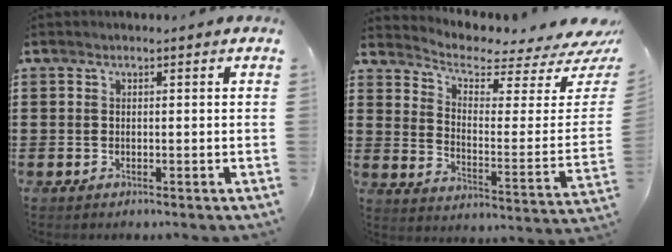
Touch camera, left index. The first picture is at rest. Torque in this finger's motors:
{"motor_torque": [0.98, -1.15, 0.10, 0.02]}